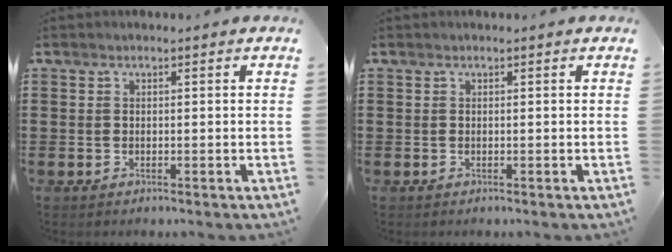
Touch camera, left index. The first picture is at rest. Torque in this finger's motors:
{"motor_torque": [0.00, 0.00, 0.00, 0.00]}